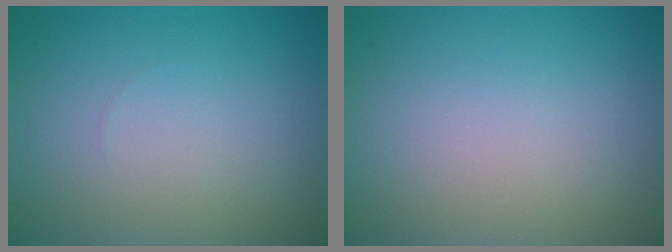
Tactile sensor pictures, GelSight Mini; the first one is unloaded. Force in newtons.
{"total": 0.0}